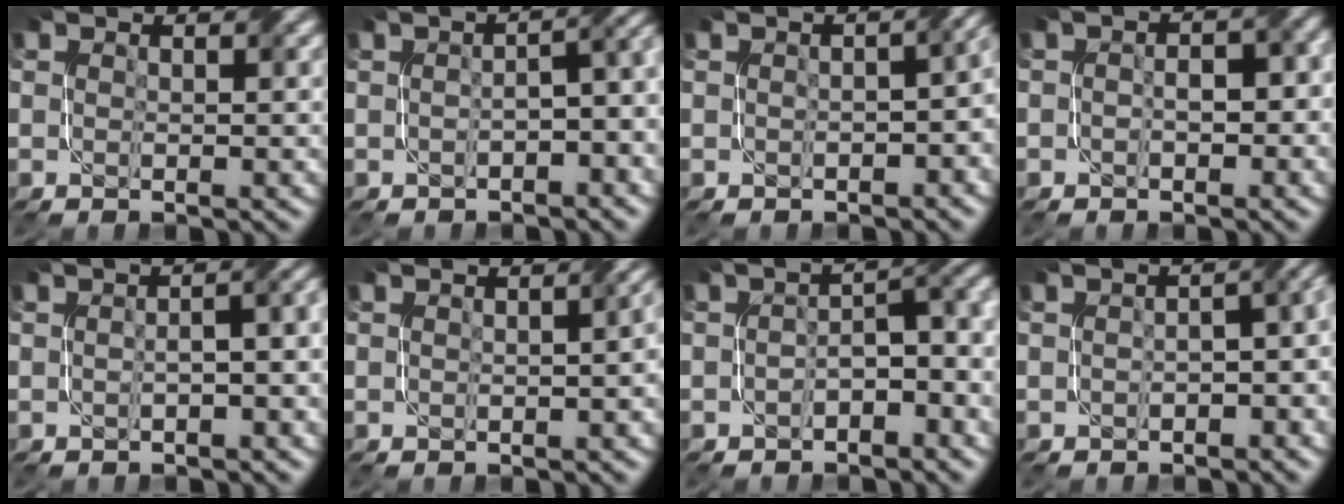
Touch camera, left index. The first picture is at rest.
{"total": 4.9, "force": [-0.9, 2.1, 4.4], "torque": [-0.044, 0.007, -0.010]}
{"total": 5.1, "force": [-0.7, 2.6, 4.3], "torque": [-0.032, 0.000, -0.004]}
{"total": 4.0, "force": [-0.1, 2.5, 3.2], "torque": [-0.029, 0.012, -0.013]}
{"total": 4.9, "force": [-0.3, 2.1, 4.4], "torque": [-0.039, 0.014, -0.010]}
{"total": 3.1, "force": [-0.1, 1.3, 2.8], "torque": [-0.019, 0.006, 0.005]}
{"total": 4.4, "force": [-1.6, 1.9, 3.6], "torque": [-0.049, 0.011, -0.028]}
{"total": 6.8, "force": [-0.7, 3.6, 5.8], "torque": [-0.036, 0.007, -0.015]}